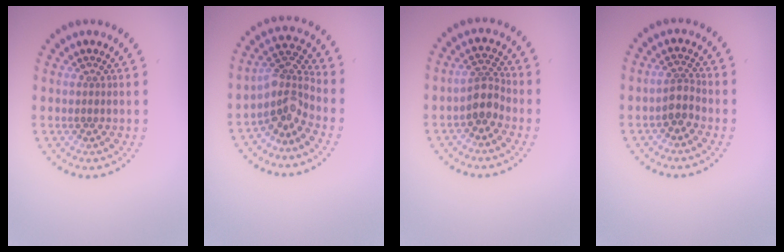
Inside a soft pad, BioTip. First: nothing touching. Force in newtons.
{"total": 3.5, "press": 2.5, "slide": 2.4}
{"total": 2.5, "press": 2.1, "slide": 1.4}
{"total": 1.9, "press": 1.6, "slide": 1.1}